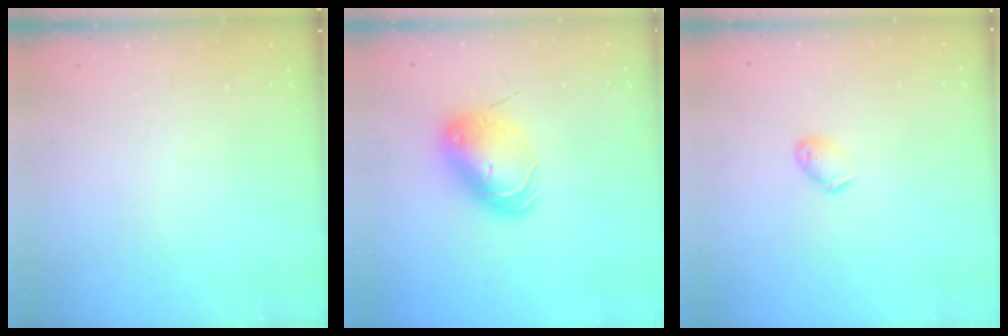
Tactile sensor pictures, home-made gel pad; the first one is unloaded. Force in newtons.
{"total": 9.0, "press": 8.9, "slide": 1.7}
{"total": 5.0, "press": 4.9, "slide": 0.9}